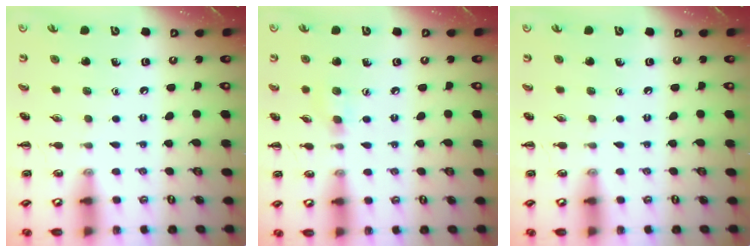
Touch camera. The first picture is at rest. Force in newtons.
{"total": 6.4, "press": 6.1, "slide": 2.0}
{"total": 0.0}